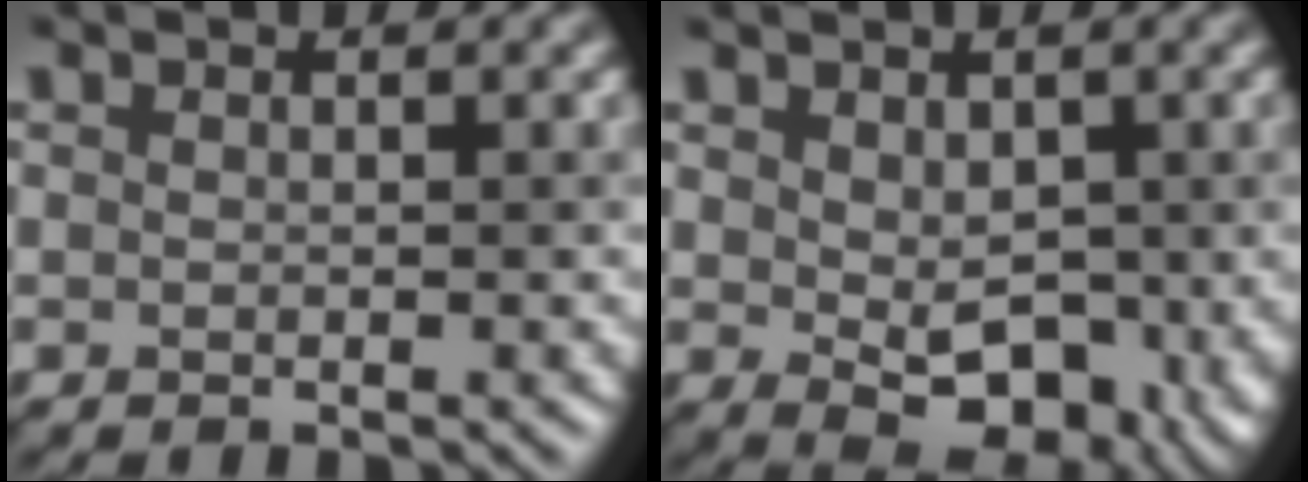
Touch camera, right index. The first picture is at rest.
{"total": 6.4, "force": [-0.1, 4.0, 5.0], "torque": [-0.079, -0.019, 0.012]}